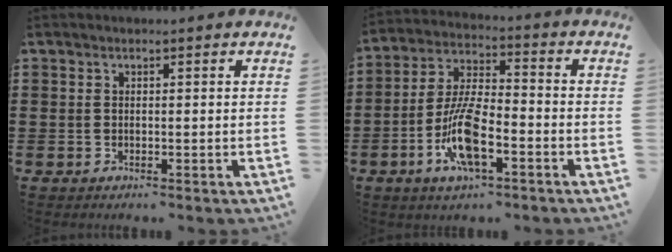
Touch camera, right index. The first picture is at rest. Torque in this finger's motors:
{"motor_torque": [2.14, 0.00, 1.05, 0.21]}